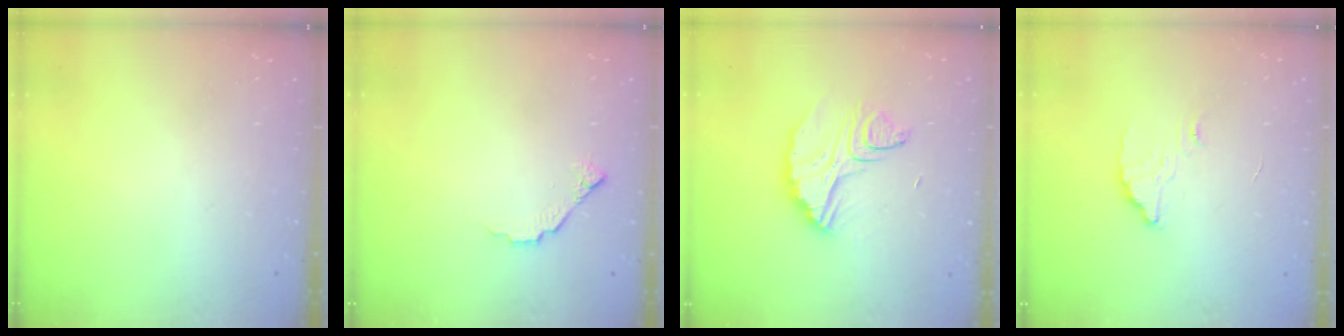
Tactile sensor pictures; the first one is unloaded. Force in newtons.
{"total": 4.4, "press": 4.3, "slide": 0.5}
{"total": 10.9, "press": 10.9, "slide": 0.7}
{"total": 2.6, "press": 2.6, "slide": 0.1}